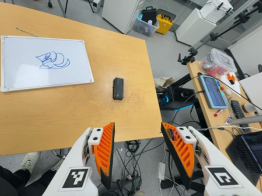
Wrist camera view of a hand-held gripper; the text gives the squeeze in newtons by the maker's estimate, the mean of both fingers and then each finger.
{"total": 0.0}